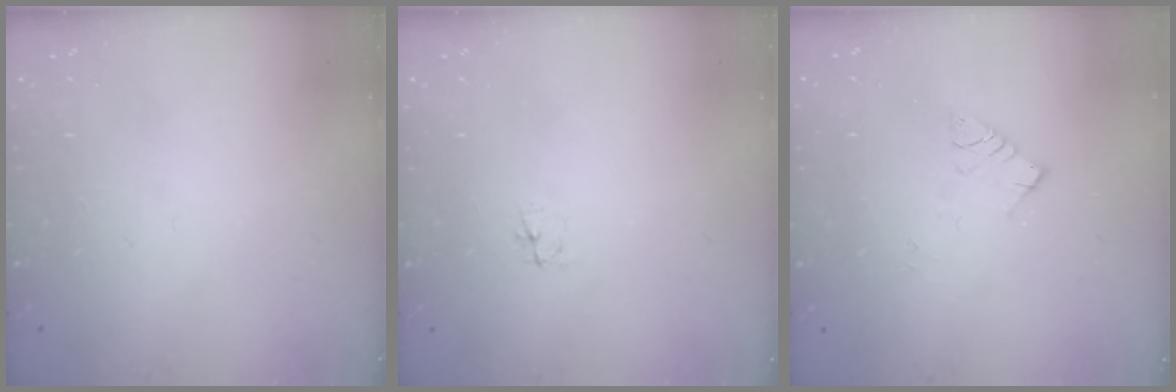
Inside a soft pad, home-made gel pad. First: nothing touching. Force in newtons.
{"total": 2.3, "press": 2.3, "slide": 0.3}
{"total": 5.6, "press": 5.6, "slide": 0.2}